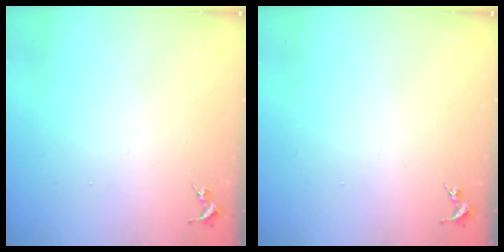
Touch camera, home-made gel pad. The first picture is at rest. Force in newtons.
{"total": 0.0}